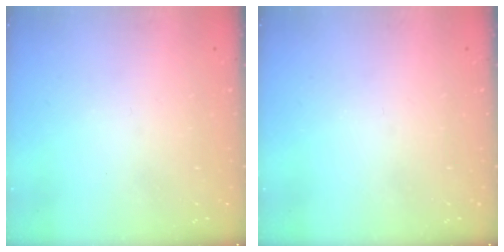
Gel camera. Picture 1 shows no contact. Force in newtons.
{"total": 0.0}